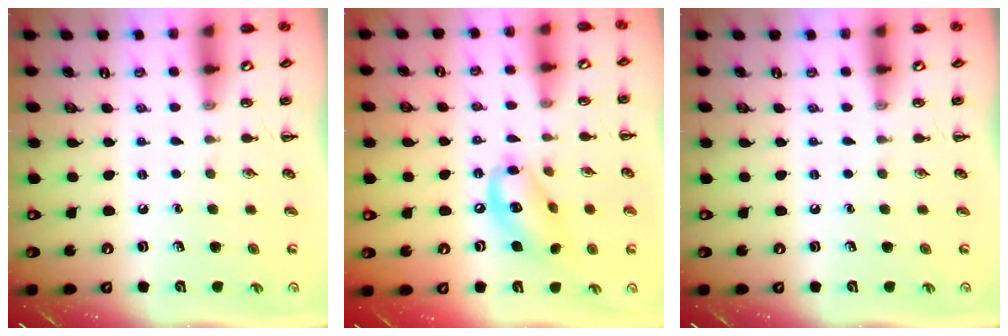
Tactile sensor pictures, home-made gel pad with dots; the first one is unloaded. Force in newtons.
{"total": 13.4, "press": 13.1, "slide": 2.8}
{"total": 0.0}